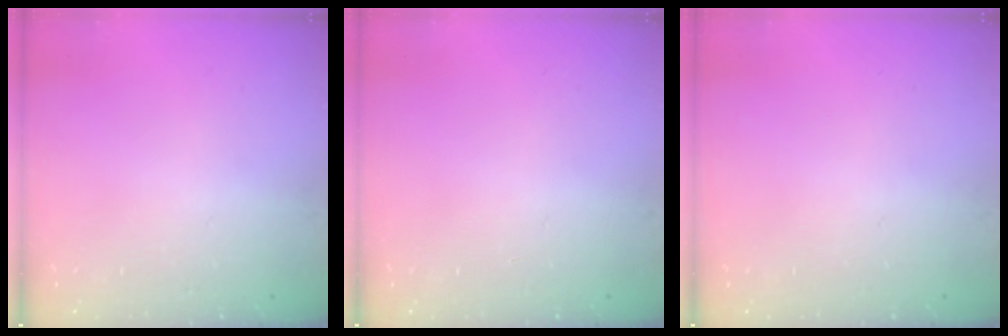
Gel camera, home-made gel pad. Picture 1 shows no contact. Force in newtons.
{"total": 0.0}
{"total": 0.0}